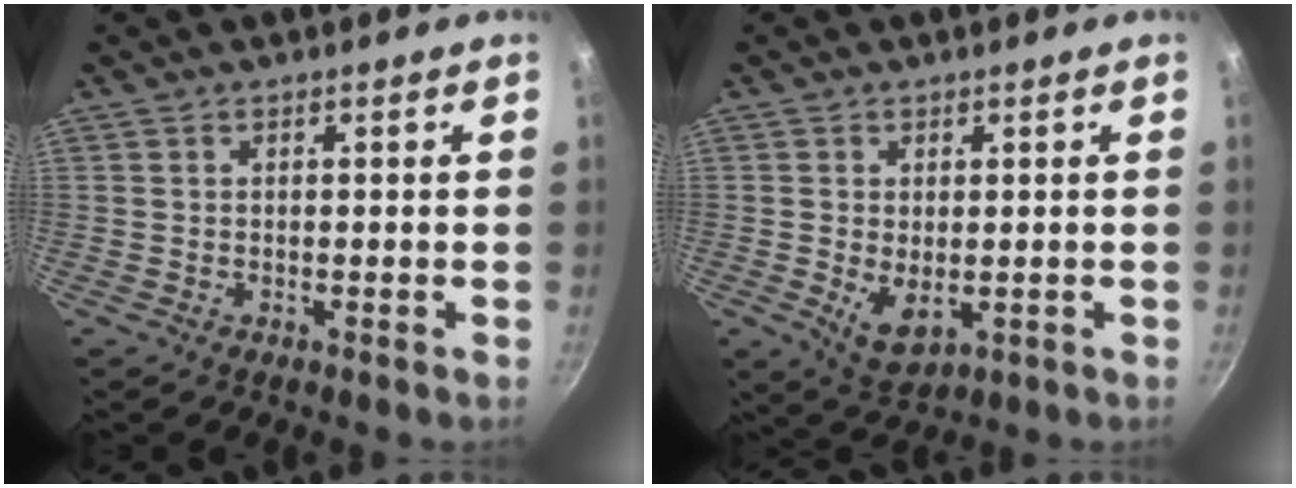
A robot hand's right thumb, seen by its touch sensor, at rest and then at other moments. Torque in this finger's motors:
{"motor_torque": [-0.63, 0.58, 0.21, 0.64, 0.01]}